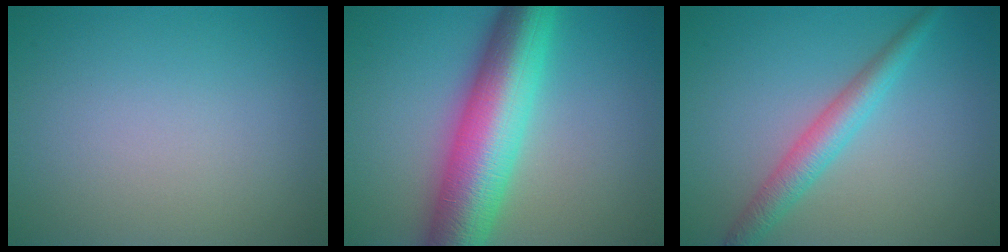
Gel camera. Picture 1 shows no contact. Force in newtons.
{"total": 10.8, "press": 10.8, "slide": 0.2}
{"total": 3.3, "press": 3.3, "slide": 0.0}